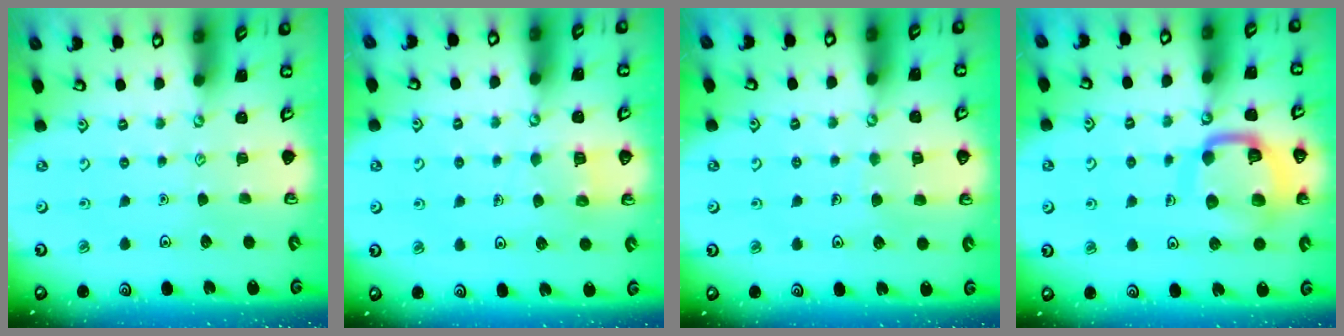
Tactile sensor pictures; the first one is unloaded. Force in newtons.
{"total": 4.1, "press": 4.1, "slide": 0.4}
{"total": 4.9, "press": 4.8, "slide": 0.4}
{"total": 14.0, "press": 13.9, "slide": 1.4}